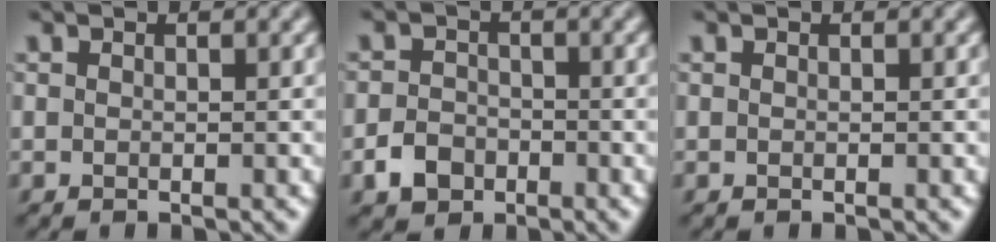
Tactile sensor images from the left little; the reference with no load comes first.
{"total": 2.8, "force": [-1.6, 2.0, 1.0], "torque": [-0.016, 0.004, -0.032]}
{"total": 0.0}